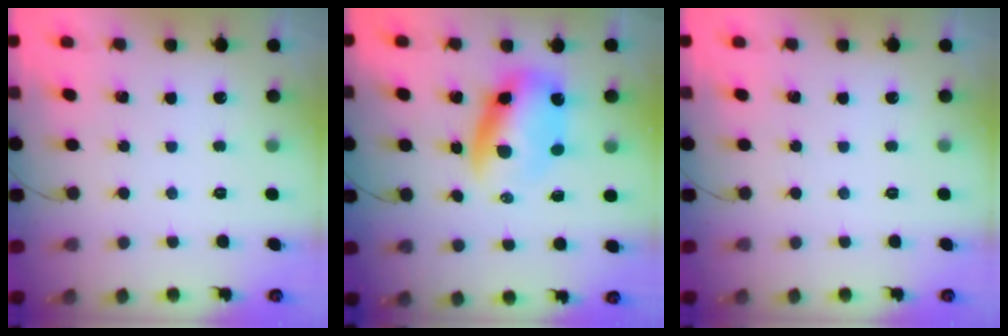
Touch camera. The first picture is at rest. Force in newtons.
{"total": 9.4, "press": 9.0, "slide": 2.7}
{"total": 0.0}